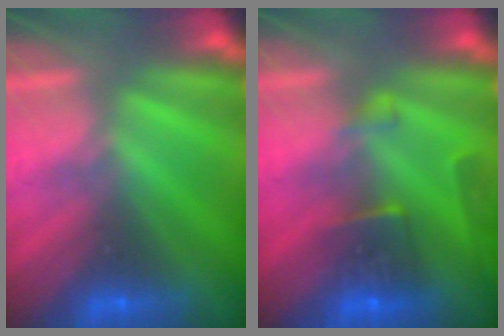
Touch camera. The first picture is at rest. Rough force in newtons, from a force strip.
{"total": 7.4}